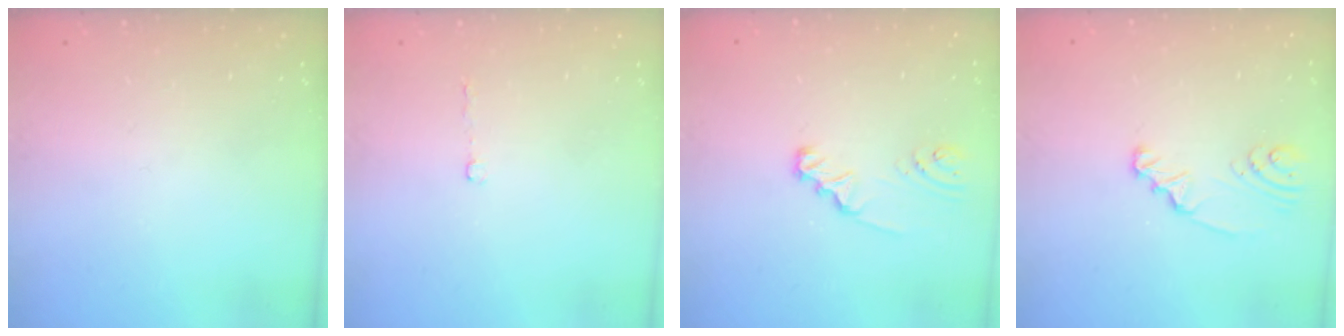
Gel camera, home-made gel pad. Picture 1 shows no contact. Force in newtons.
{"total": 2.6, "press": 2.5, "slide": 0.5}
{"total": 2.1, "press": 2.1, "slide": 0.3}
{"total": 2.4, "press": 2.4, "slide": 0.3}